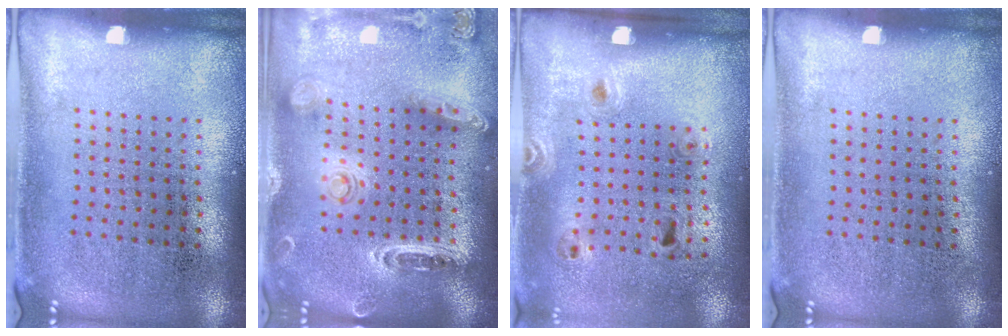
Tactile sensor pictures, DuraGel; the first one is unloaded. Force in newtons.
{"total": 1.4, "press": 1.4, "slide": 0.0}
{"total": 1.3, "press": 0.8, "slide": 1.1}
{"total": 0.0}